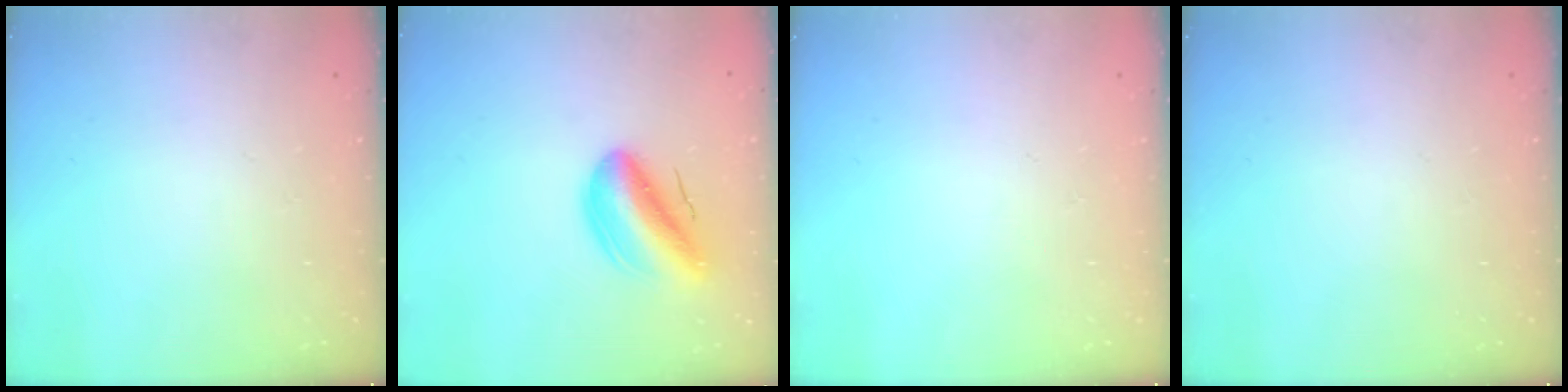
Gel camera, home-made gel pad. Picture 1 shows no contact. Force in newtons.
{"total": 11.6, "press": 11.2, "slide": 3.1}
{"total": 0.0}
{"total": 0.0}